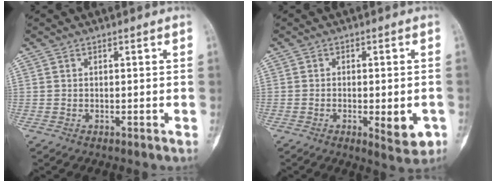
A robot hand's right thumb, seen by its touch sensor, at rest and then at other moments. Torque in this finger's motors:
{"motor_torque": [-0.11, 0.29, 0.17, -0.04, 0.02]}